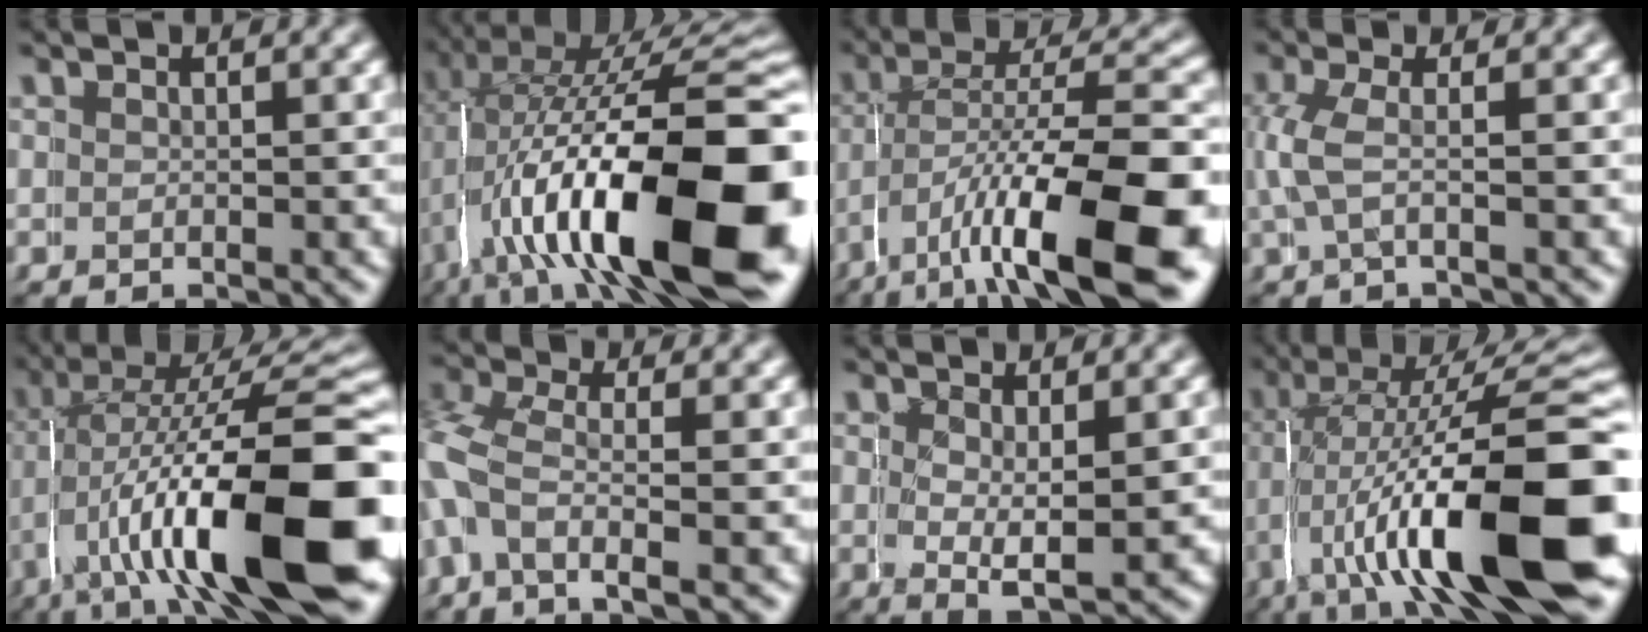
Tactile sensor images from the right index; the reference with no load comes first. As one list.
[{"total": 20.2, "force": [-4.2, 9.0, 17.6], "torque": [-0.287, -0.024, -0.043]}, {"total": 12.7, "force": [-5.3, 4.9, 10.4], "torque": [-0.164, -0.031, -0.065]}, {"total": 2.4, "force": [0.5, 1.3, 2.0], "torque": [-0.066, -0.002, 0.004]}, {"total": 16.2, "force": [-4.0, 6.3, 14.4], "torque": [-0.228, -0.015, -0.050]}, {"total": 3.6, "force": [-1.6, 2.6, 2.0], "torque": [-0.099, -0.031, -0.020]}, {"total": 2.8, "force": [0.4, 1.1, 2.5], "torque": [-0.052, -0.016, 0.012]}, {"total": 15.7, "force": [-3.1, 5.6, 14.3], "torque": [-0.215, -0.004, -0.042]}]